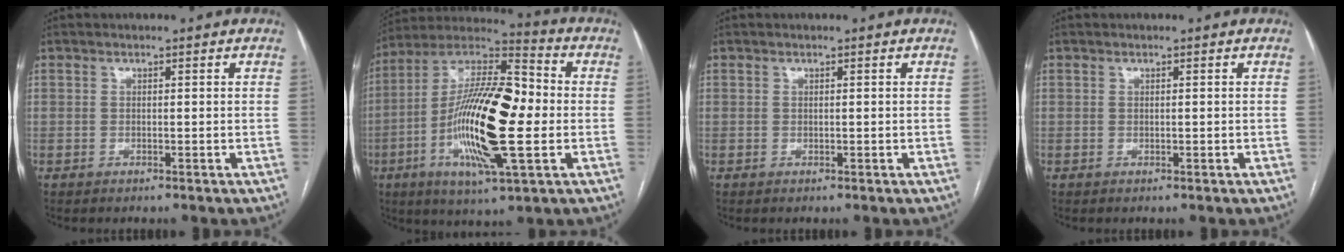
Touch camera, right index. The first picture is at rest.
{"total": 21.2, "force": [-2.7, 4.4, 20.5], "torque": [-0.396, 0.007, -0.050]}
{"total": 0.0}
{"total": 0.0}